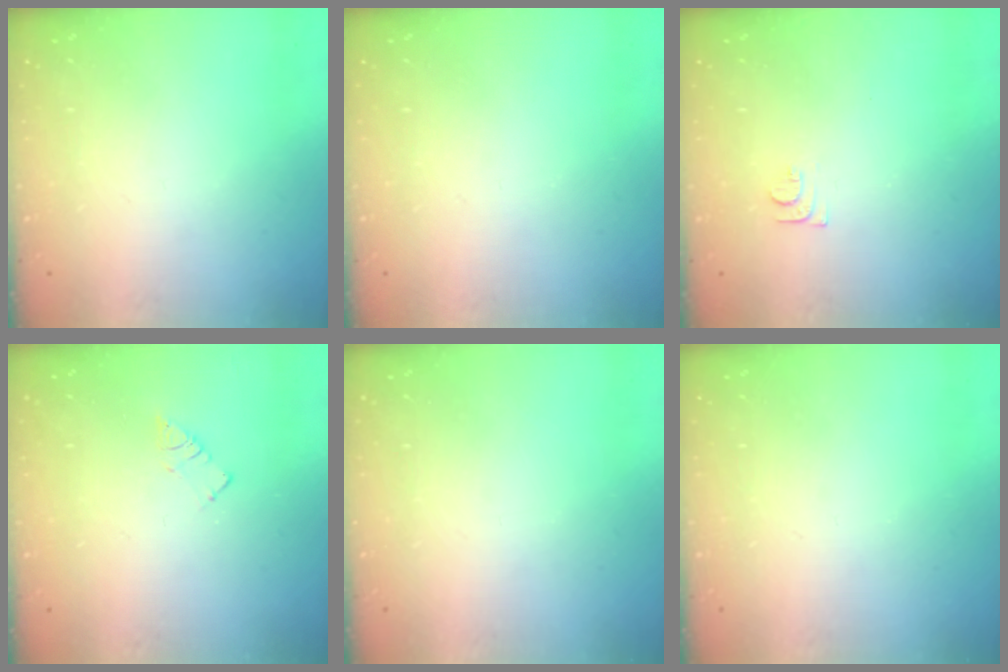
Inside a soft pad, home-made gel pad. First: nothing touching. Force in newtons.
{"total": 0.0}
{"total": 6.6, "press": 6.6, "slide": 0.7}
{"total": 3.4, "press": 3.4, "slide": 0.2}
{"total": 0.0}
{"total": 0.0}